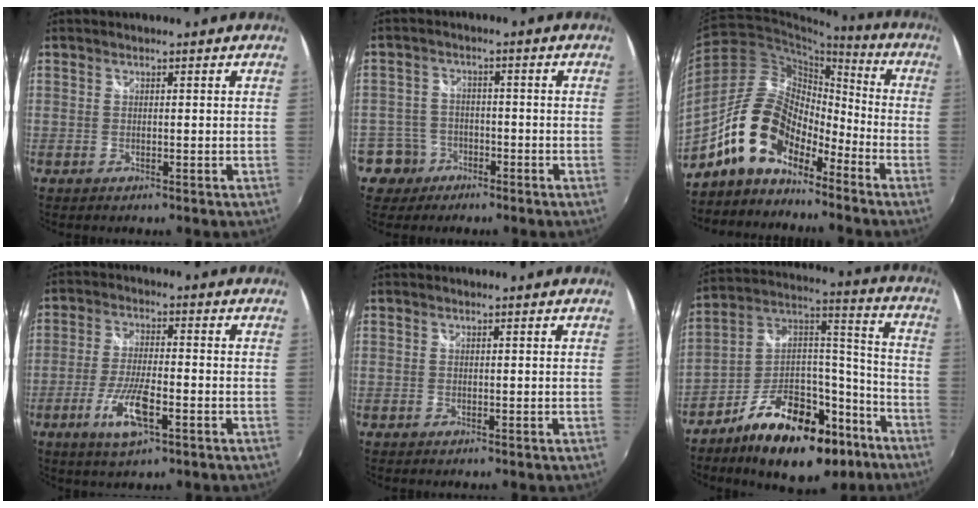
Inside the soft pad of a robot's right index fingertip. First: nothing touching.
{"total": 5.8, "force": [-3.2, 4.9, 0.3], "torque": [-0.017, 0.017, -0.061]}
{"total": 13.9, "force": [-9.7, 6.7, 7.4], "torque": [-0.135, 0.019, -0.188]}
{"total": 8.7, "force": [-3.9, 2.2, 7.5], "torque": [-0.158, -0.010, -0.074]}
{"total": 0.0}
{"total": 22.3, "force": [-13.8, 10.7, 13.9], "torque": [-0.228, 0.043, -0.208]}